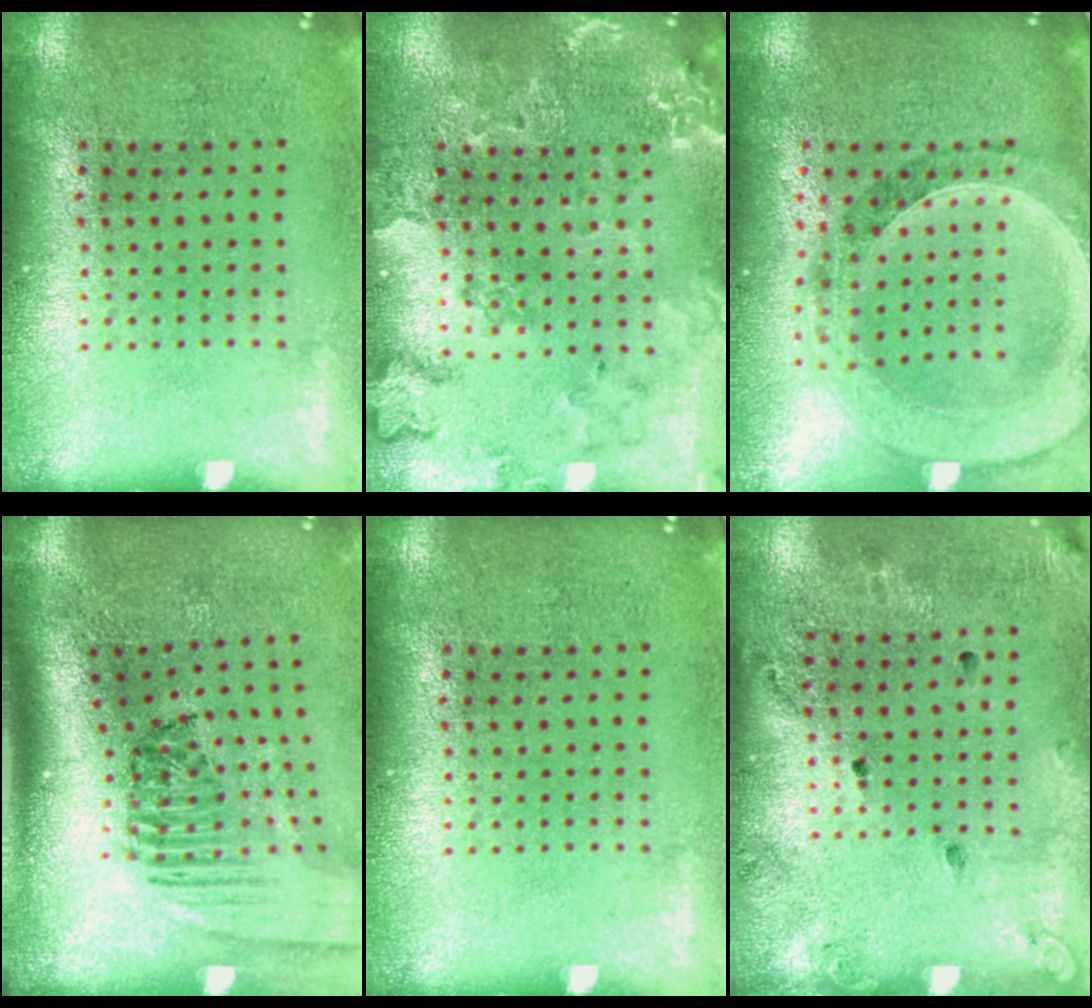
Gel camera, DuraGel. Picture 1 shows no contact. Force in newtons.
{"total": 0.9, "press": 0.9, "slide": 0.2}
{"total": 1.4, "press": 1.4, "slide": 0.3}
{"total": 2.3, "press": 1.6, "slide": 1.7}
{"total": 0.0}
{"total": 1.8, "press": 1.2, "slide": 1.3}